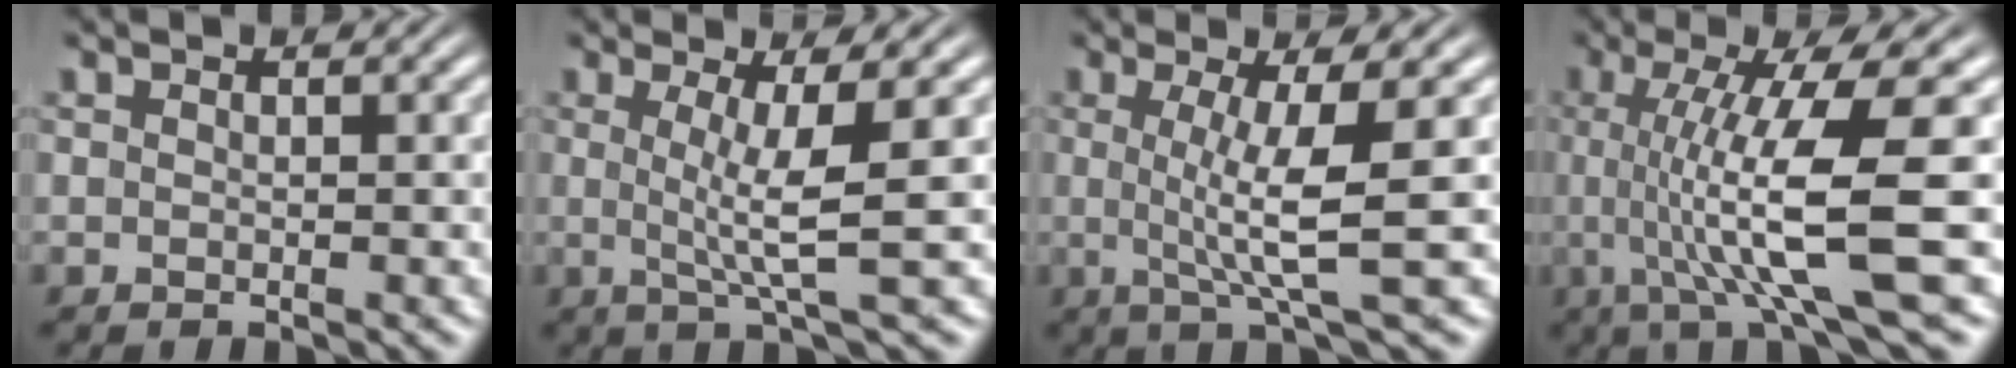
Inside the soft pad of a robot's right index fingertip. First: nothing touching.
{"total": 4.3, "force": [0.7, -0.1, 4.3], "torque": [-0.072, -0.013, 0.014]}
{"total": 5.1, "force": [0.4, -0.1, 5.1], "torque": [-0.090, -0.013, 0.011]}
{"total": 9.2, "force": [0.1, 1.7, 9.0], "torque": [-0.151, -0.008, 0.006]}